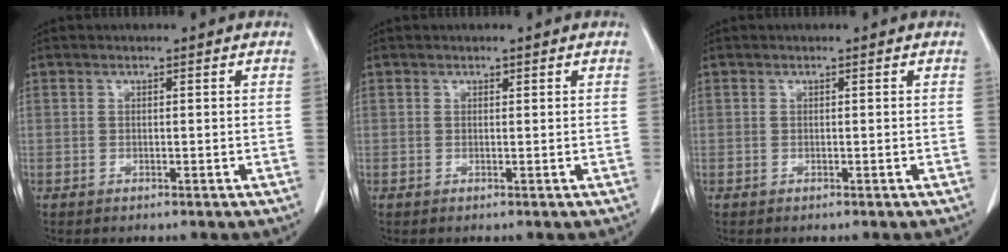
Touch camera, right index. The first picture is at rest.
{"total": 0.0}
{"total": 0.0}